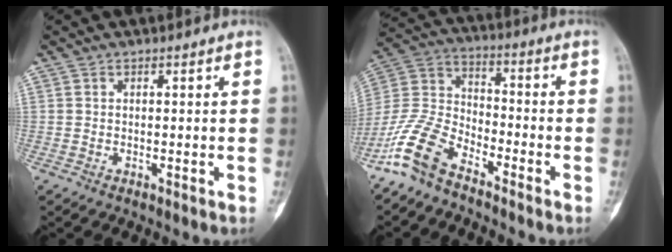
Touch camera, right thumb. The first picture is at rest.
{"total": 11.8, "force": [-8.6, 5.2, 6.1], "torque": [-0.132, 0.059, -0.181]}